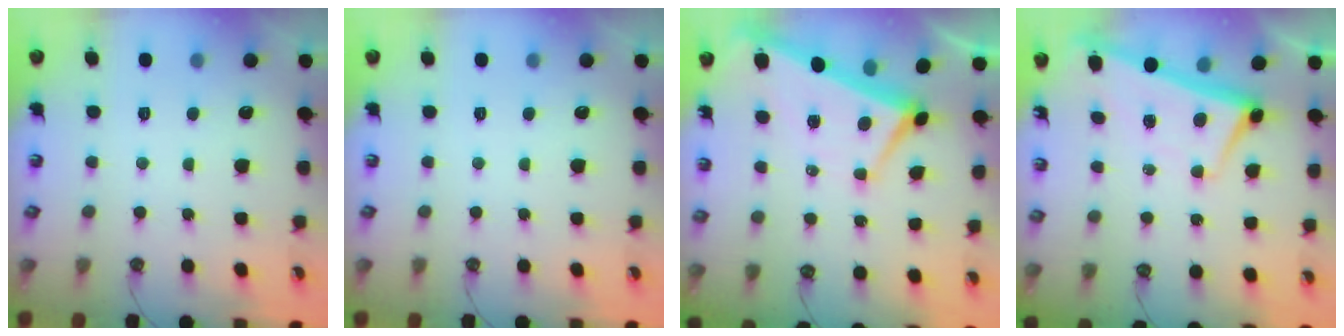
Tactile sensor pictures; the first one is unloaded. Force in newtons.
{"total": 0.0}
{"total": 0.9, "press": 0.1, "slide": 0.9}
{"total": 2.7, "press": 2.7, "slide": 0.5}